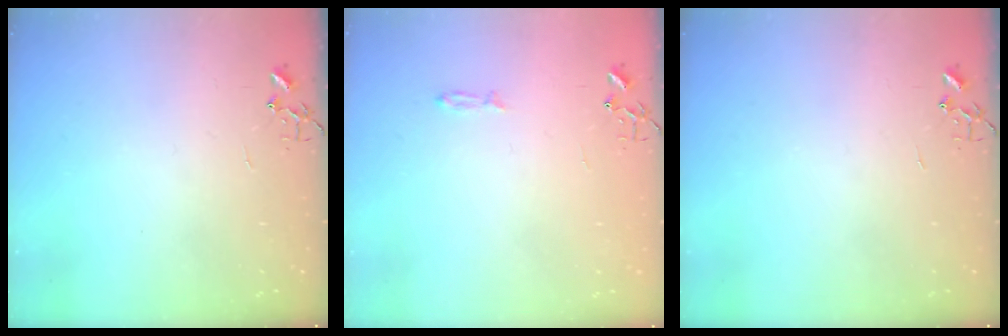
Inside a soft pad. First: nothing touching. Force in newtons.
{"total": 3.5, "press": 3.5, "slide": 0.5}
{"total": 0.0}